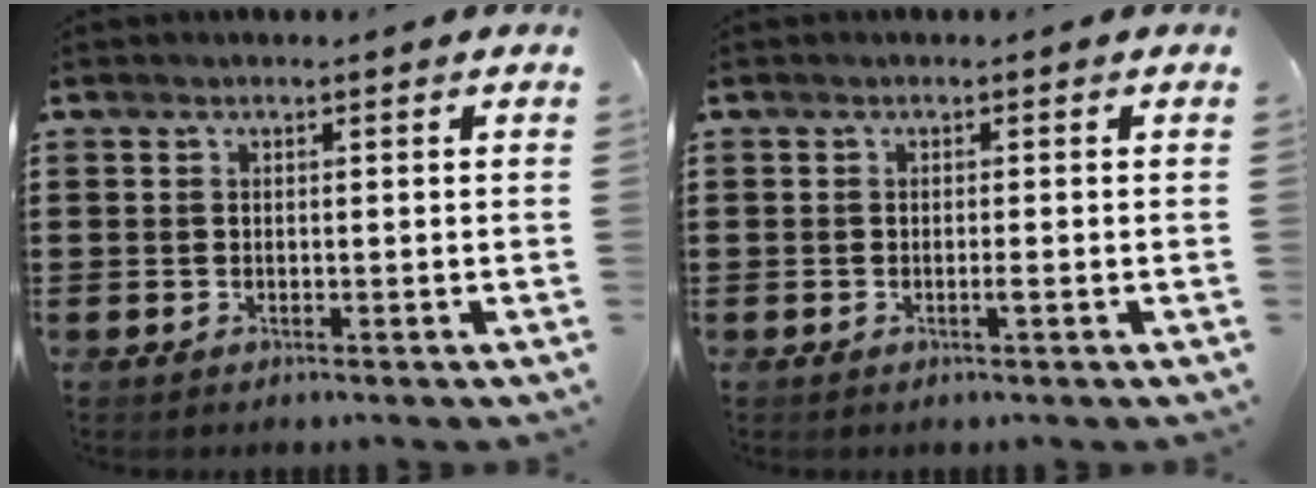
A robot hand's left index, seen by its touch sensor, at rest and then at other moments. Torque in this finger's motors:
{"motor_torque": [0.02, 0.02, 0.00, 0.01]}